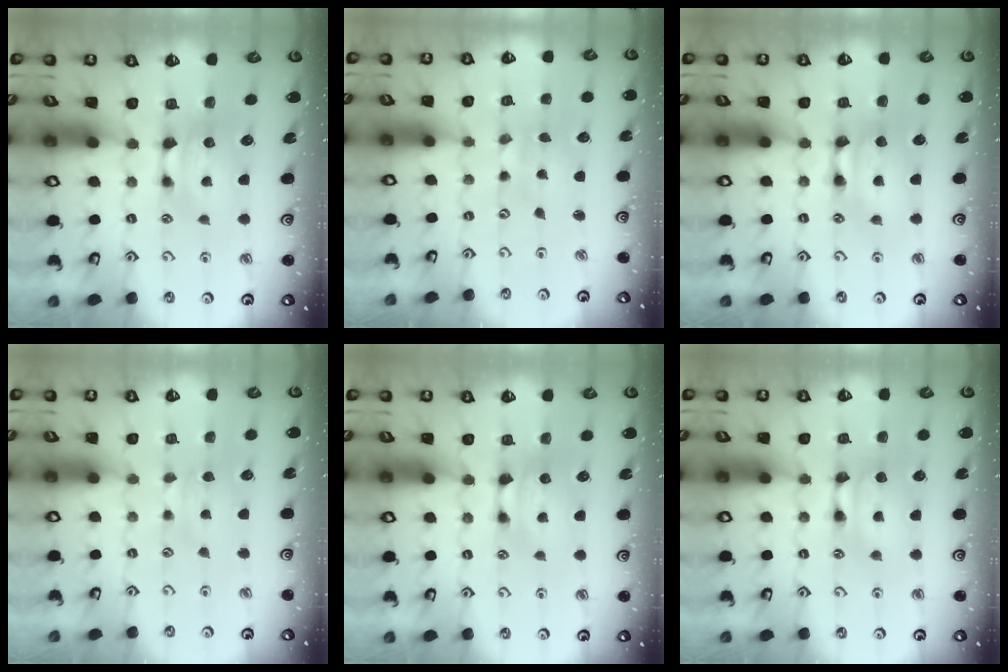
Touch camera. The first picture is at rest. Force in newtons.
{"total": 5.0, "press": 4.9, "slide": 0.8}
{"total": 2.0, "press": 2.0, "slide": 0.1}
{"total": 2.5, "press": 2.4, "slide": 0.5}
{"total": 0.0}
{"total": 1.6, "press": 1.6, "slide": 0.1}